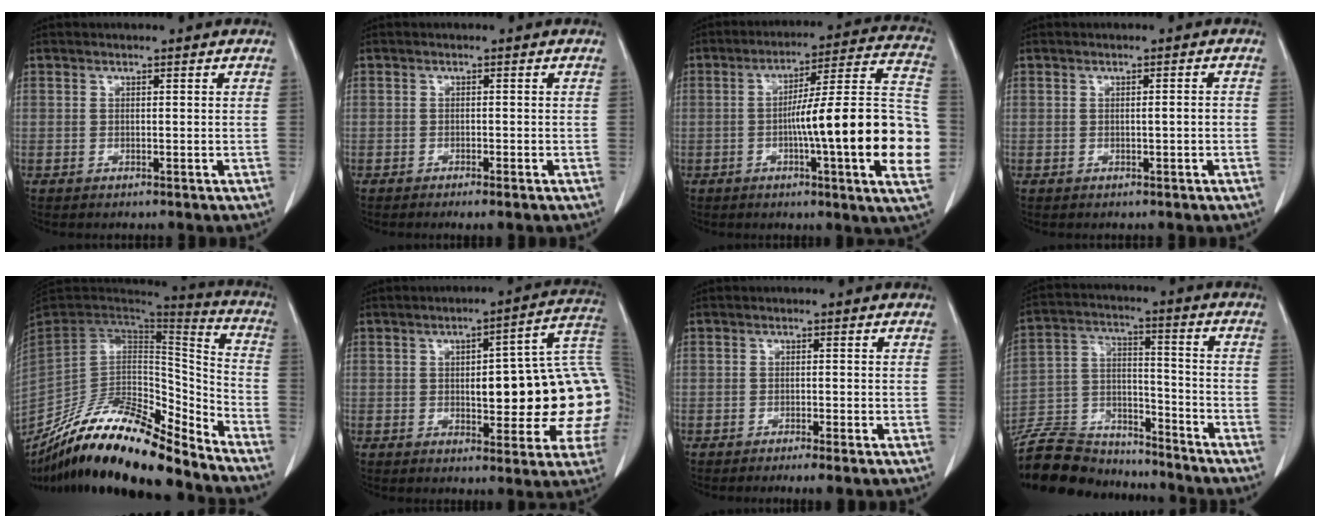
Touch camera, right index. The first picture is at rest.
{"total": 1.6, "force": [-1.1, 0.1, 1.1], "torque": [-0.020, -0.004, -0.015]}
{"total": 22.2, "force": [-3.7, 0.5, 21.9], "torque": [-0.234, 0.020, -0.055]}
{"total": 1.1, "force": [-0.3, 0.0, 1.0], "torque": [-0.015, 0.000, -0.002]}
{"total": 24.9, "force": [-20.2, 5.1, 13.7], "torque": [-0.234, -0.010, -0.351]}
{"total": 18.5, "force": [-0.3, 4.7, 17.9], "torque": [-0.183, 0.033, 0.005]}
{"total": 2.6, "force": [-1.7, 0.2, 1.9], "torque": [-0.028, -0.005, -0.024]}
{"total": 17.0, "force": [-15.9, 4.5, 4.0], "torque": [-0.080, 0.021, -0.268]}